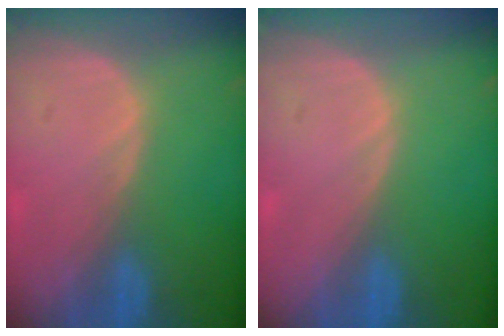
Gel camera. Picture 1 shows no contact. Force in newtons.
{"total": 0.0}